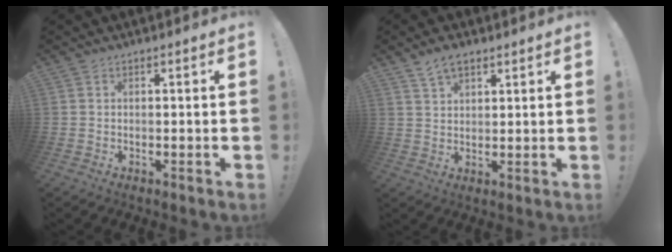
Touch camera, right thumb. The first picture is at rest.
{"total": 5.2, "force": [3.6, 2.8, 2.4], "torque": [-0.041, -0.015, 0.068]}